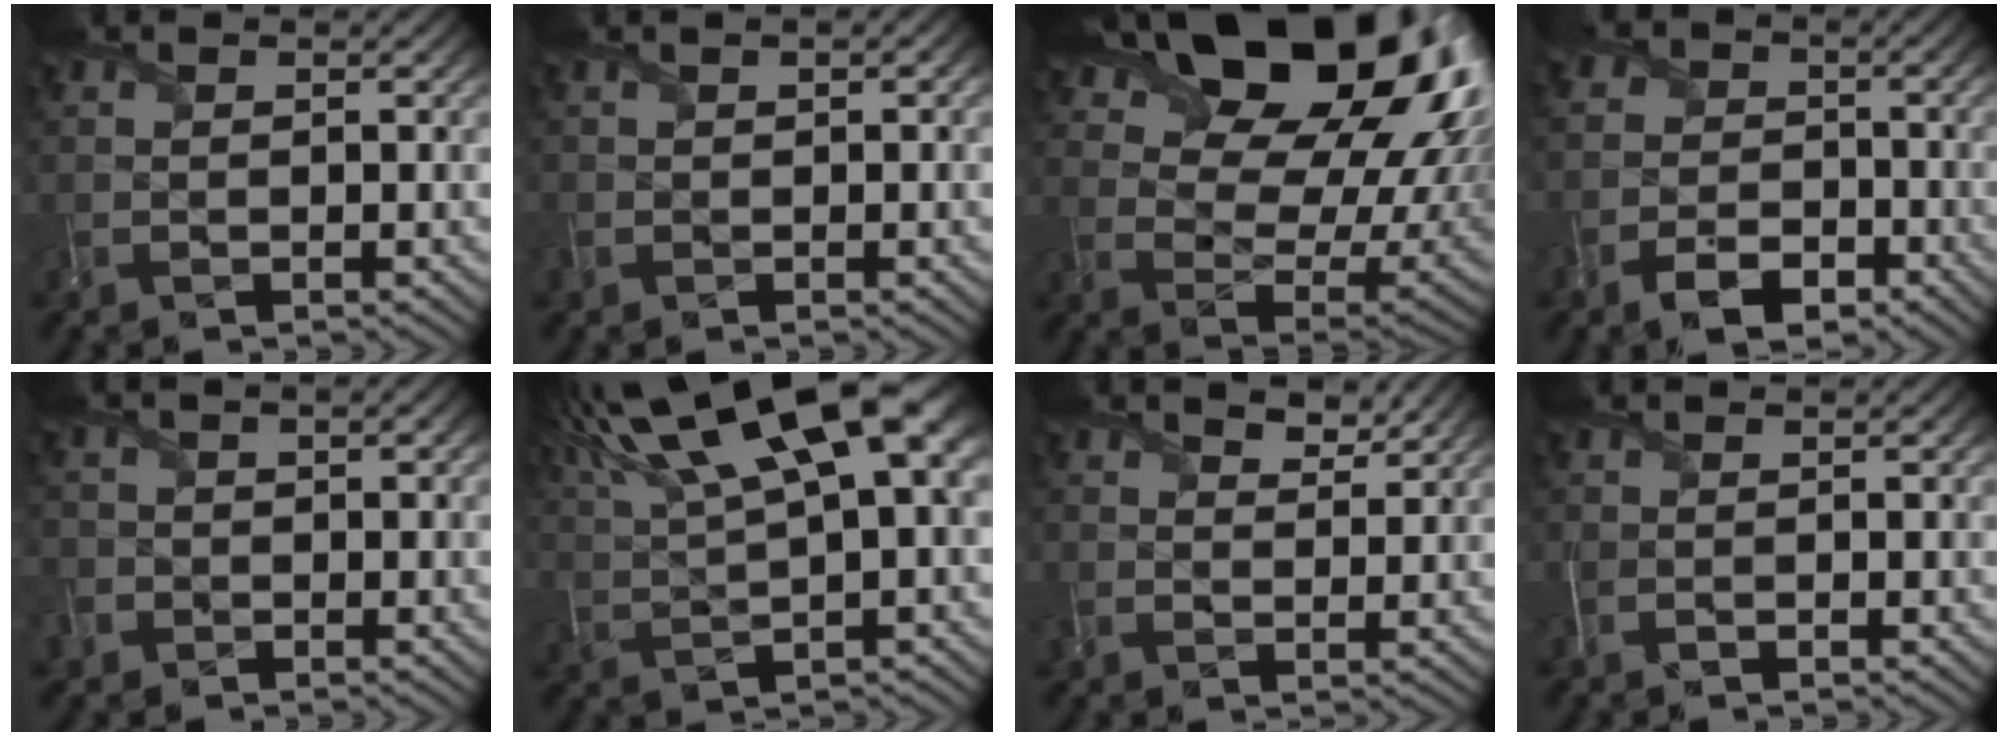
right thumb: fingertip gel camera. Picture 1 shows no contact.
{"total": 1.8, "force": [-0.3, 1.4, 1.1], "torque": [-0.028, -0.004, -0.005]}
{"total": 22.0, "force": [12.0, 12.7, 13.3], "torque": [-0.215, 0.034, 0.202]}
{"total": 6.1, "force": [-3.3, 4.2, 2.9], "torque": [-0.056, -0.011, -0.066]}
{"total": 3.7, "force": [-1.7, 3.2, 0.8], "torque": [-0.023, -0.003, -0.041]}
{"total": 16.3, "force": [7.8, 5.4, 13.2], "torque": [-0.273, 0.026, 0.136]}
{"total": 3.7, "force": [2.4, 2.0, 1.9], "torque": [-0.044, -0.003, 0.043]}
{"total": 0.8, "force": [-0.1, 0.5, 0.6], "torque": [-0.018, -0.001, -0.003]}